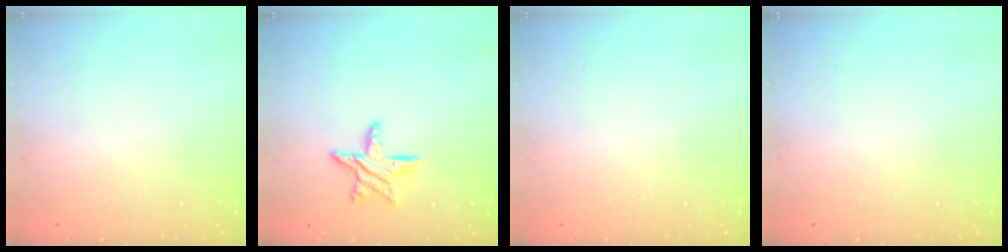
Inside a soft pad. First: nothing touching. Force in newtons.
{"total": 9.9, "press": 9.9, "slide": 0.9}
{"total": 0.0}
{"total": 0.0}